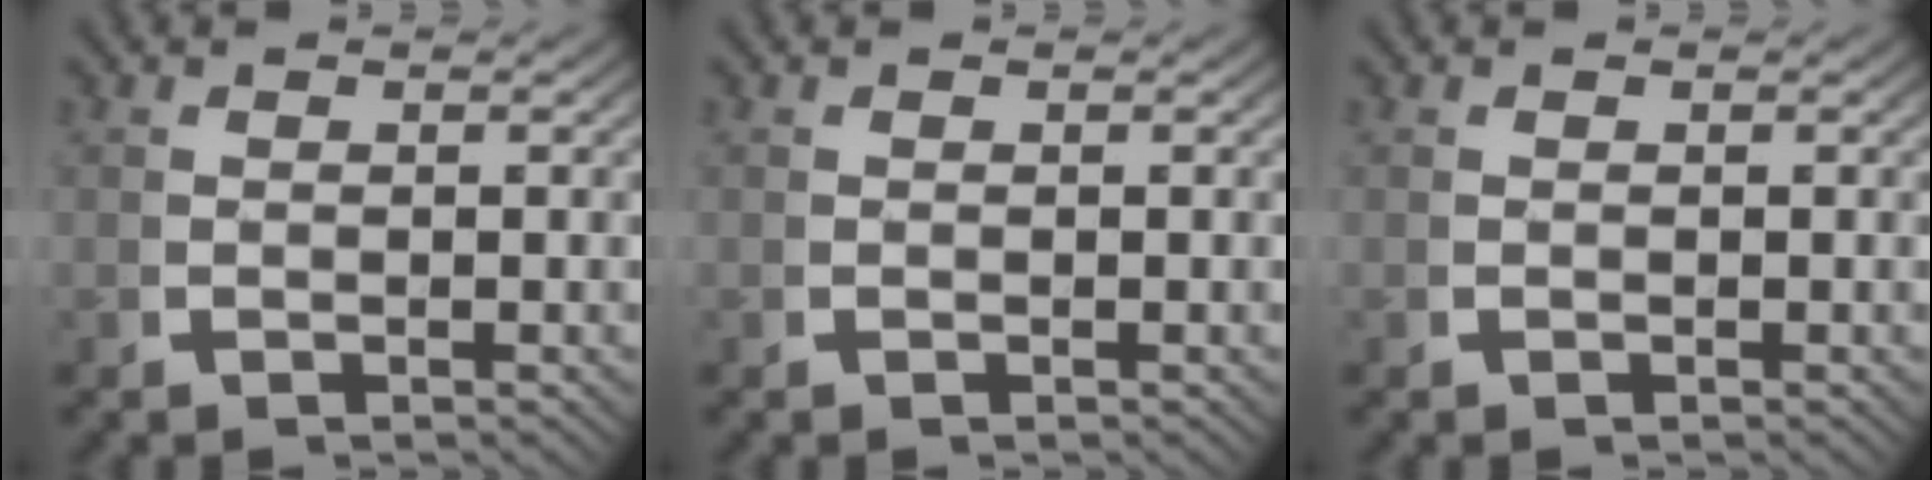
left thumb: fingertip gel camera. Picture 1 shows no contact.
{"total": 0.0}
{"total": 0.0}